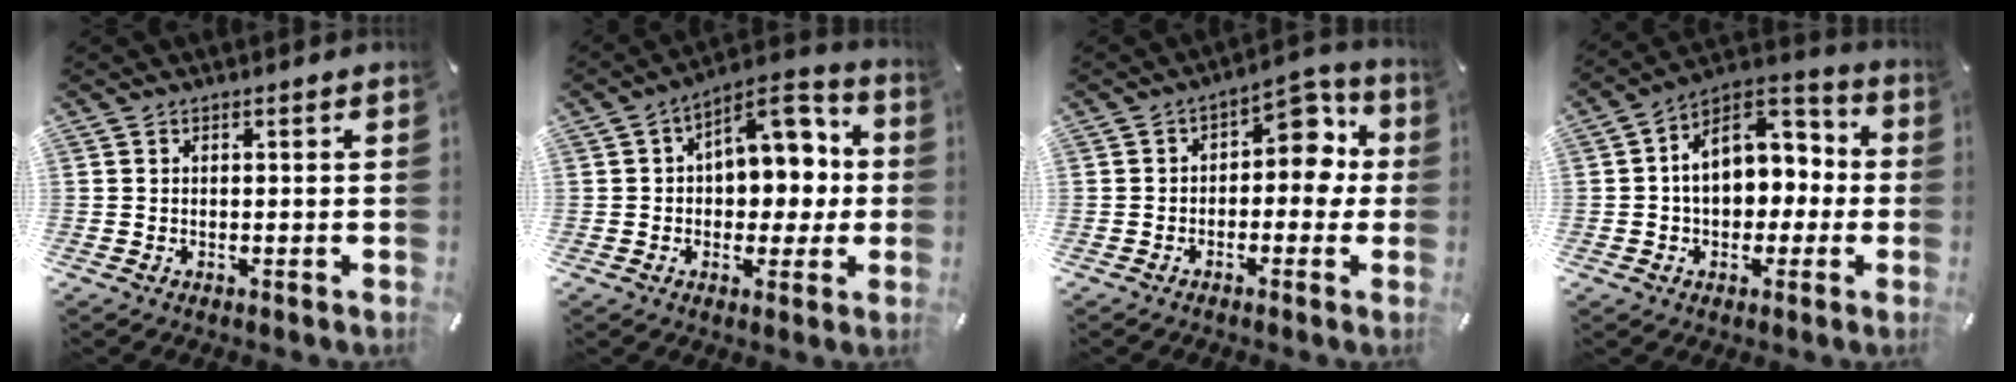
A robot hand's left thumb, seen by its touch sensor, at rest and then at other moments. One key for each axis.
{"total": 11.8, "fx": 2.5, "fy": 8.7, "fz": 7.5, "tx": -0.077, "ty": -0.026, "tz": 0.042}
{"total": 8.4, "fx": 1.6, "fy": 5.4, "fz": 6.3, "tx": -0.077, "ty": -0.011, "tz": 0.019}
{"total": 12.6, "fx": 0.9, "fy": 10.2, "fz": 7.4, "tx": -0.101, "ty": -0.005, "tz": 0.018}